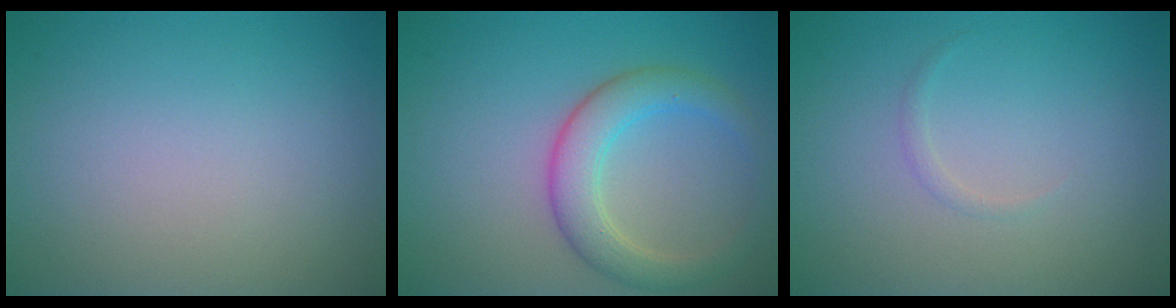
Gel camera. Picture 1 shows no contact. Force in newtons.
{"total": 4.2, "press": 4.2, "slide": 0.1}
{"total": 0.5, "press": 0.5, "slide": 0.0}